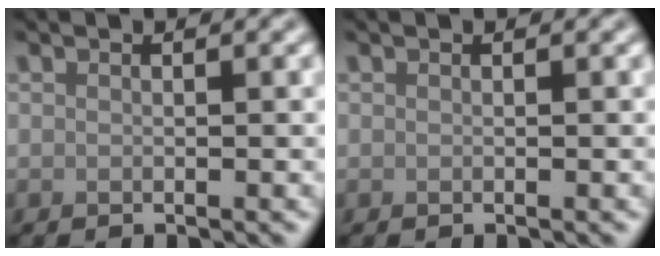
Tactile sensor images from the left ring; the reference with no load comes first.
{"total": 0.0}